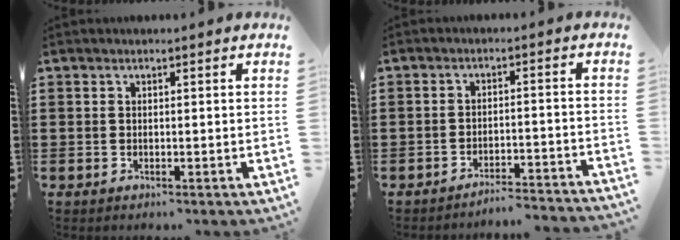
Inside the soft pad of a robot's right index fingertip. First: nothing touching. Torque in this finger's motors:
{"motor_torque": [0.28, 0.87, -0.85, -0.21]}